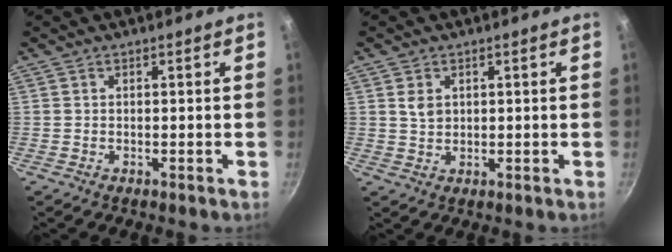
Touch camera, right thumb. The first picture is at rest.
{"total": 2.9, "force": [0.9, 2.1, 1.7], "torque": [-0.024, -0.004, 0.019]}